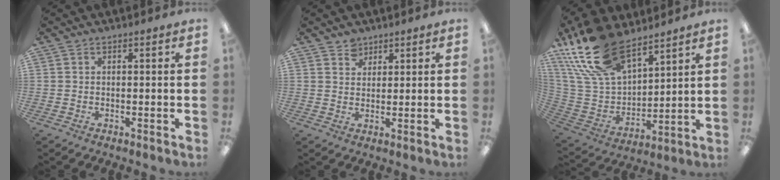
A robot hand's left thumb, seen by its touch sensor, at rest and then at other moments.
{"total": 3.2, "force": [2.5, 2.0, 0.0], "torque": [0.000, -0.007, 0.046]}
{"total": 22.2, "force": [15.3, 11.1, 11.8], "torque": [-0.260, -0.073, 0.282]}